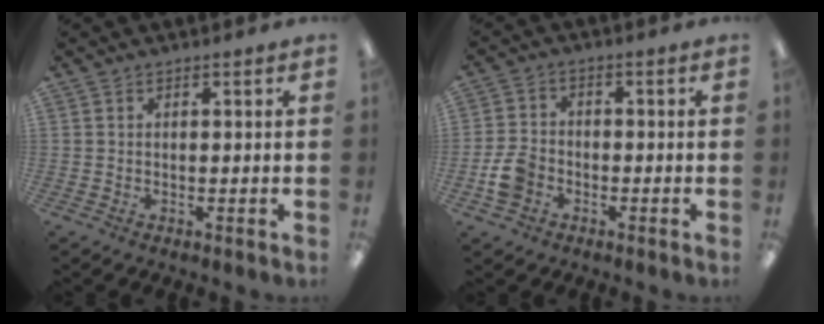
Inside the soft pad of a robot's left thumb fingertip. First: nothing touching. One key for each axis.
{"total": 6.3, "fx": -2.4, "fy": 4.8, "fz": 3.3, "tx": -0.071, "ty": 0.013, "tz": -0.045}